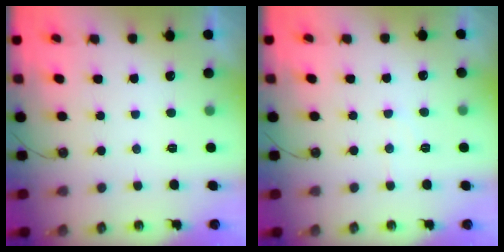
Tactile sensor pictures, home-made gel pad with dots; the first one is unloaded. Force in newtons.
{"total": 5.5, "press": 5.5, "slide": 0.7}